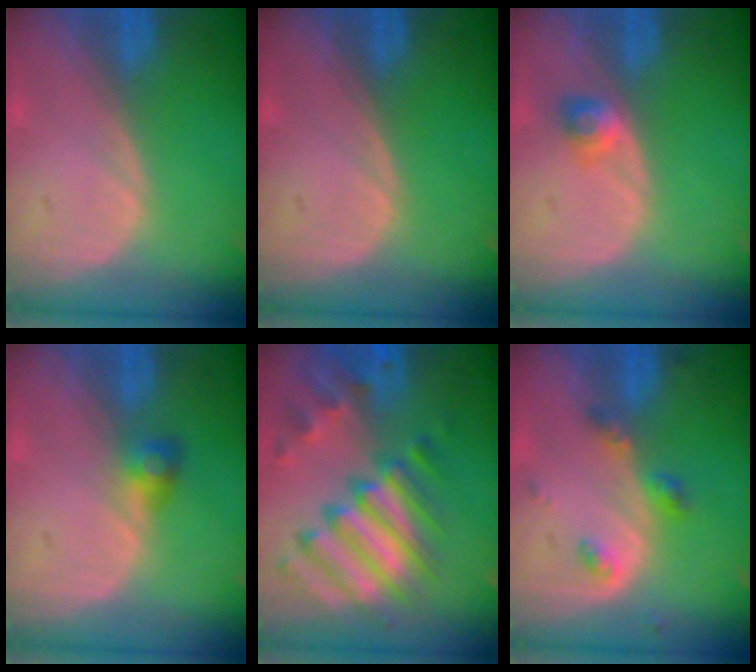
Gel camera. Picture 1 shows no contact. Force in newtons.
{"total": 0.0}
{"total": 2.6, "press": 2.2, "slide": 1.4}
{"total": 2.5, "press": 2.4, "slide": 0.7}
{"total": 11.4, "press": 9.9, "slide": 5.8}
{"total": 3.4, "press": 3.4, "slide": 0.7}